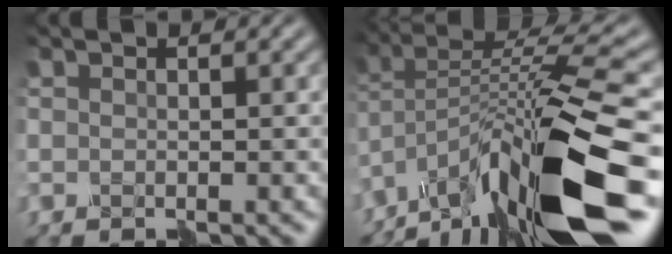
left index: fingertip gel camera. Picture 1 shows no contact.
{"total": 13.8, "force": [-7.5, 3.6, 11.0], "torque": [-0.207, 0.026, -0.130]}